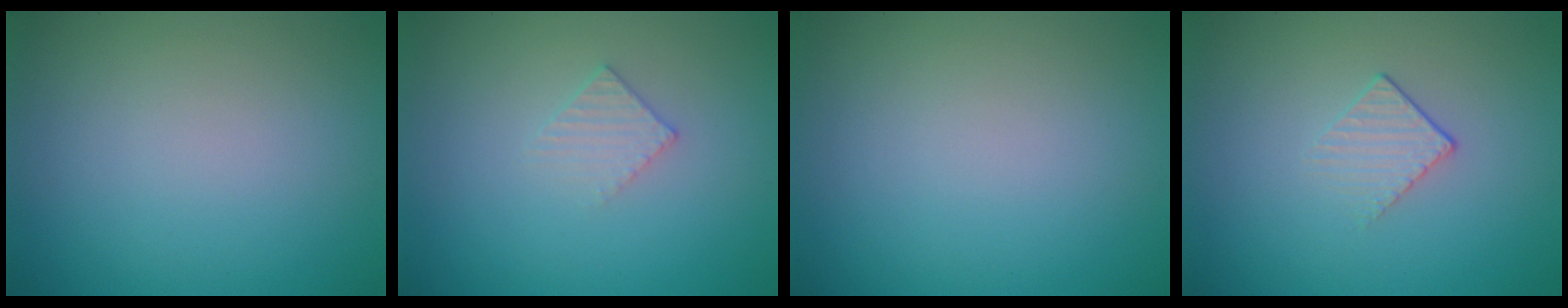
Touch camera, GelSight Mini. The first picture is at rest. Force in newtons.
{"total": 1.4, "press": 1.4, "slide": 0.2}
{"total": 0.0}
{"total": 1.3, "press": 0.7, "slide": 1.1}